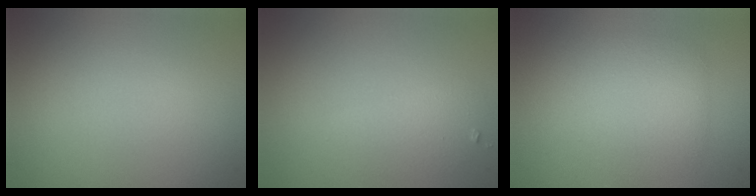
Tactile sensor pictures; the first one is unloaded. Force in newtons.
{"total": 2.0, "press": 2.0, "slide": 0.1}
{"total": 3.7, "press": 3.7, "slide": 0.1}